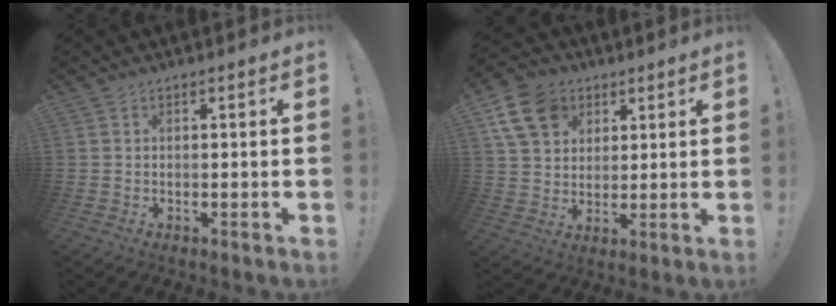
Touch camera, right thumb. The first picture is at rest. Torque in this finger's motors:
{"motor_torque": [0.50, 0.72, 0.62, 0.32, 0.01]}